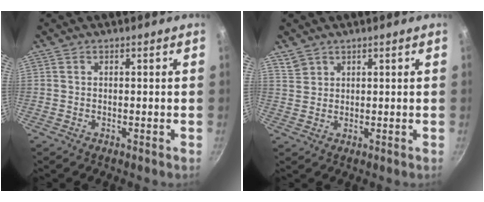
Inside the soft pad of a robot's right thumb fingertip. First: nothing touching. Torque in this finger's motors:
{"motor_torque": [-0.44, 0.00, -0.11, -0.10, 0.06]}